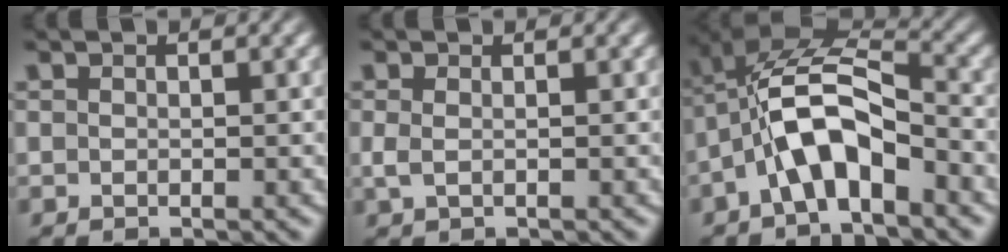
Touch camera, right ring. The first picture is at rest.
{"total": 0.8, "force": [0.0, 0.2, 0.8], "torque": [-0.024, -0.007, 0.007]}
{"total": 8.7, "force": [-0.5, 6.3, 5.9], "torque": [-0.117, -0.013, -0.012]}